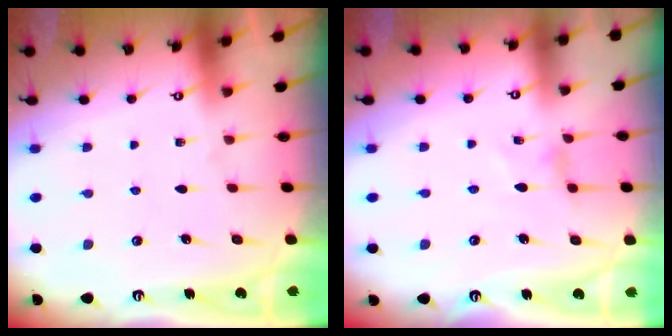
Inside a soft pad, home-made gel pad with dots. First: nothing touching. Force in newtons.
{"total": 1.3, "press": 1.3, "slide": 0.3}